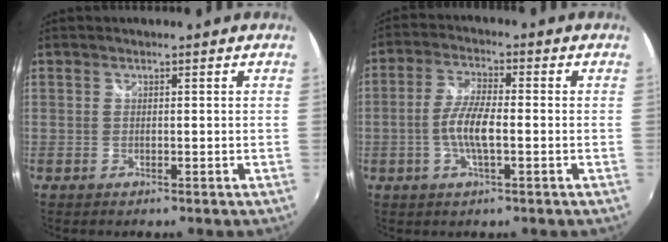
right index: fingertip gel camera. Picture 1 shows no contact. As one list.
[{"total": 6.7, "force": [-1.5, 1.5, 6.3], "torque": [-0.130, 0.004, -0.030]}]